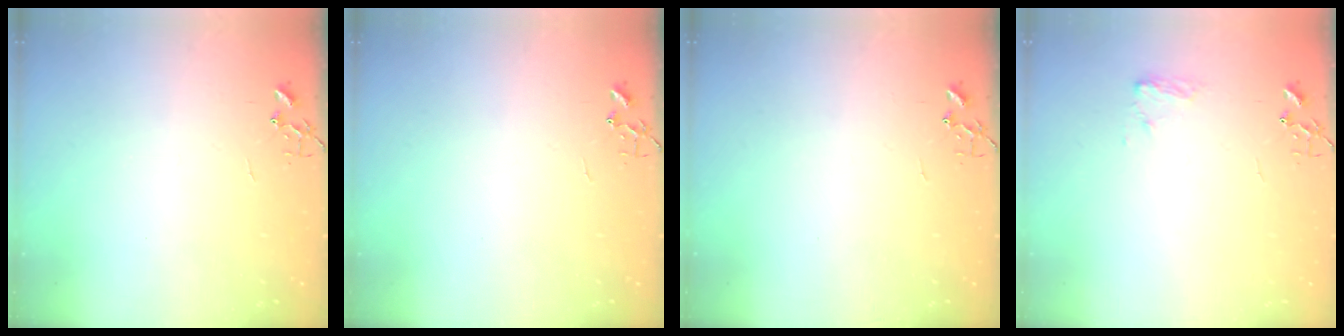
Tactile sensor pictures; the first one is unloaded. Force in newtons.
{"total": 0.0}
{"total": 0.0}
{"total": 7.2, "press": 7.2, "slide": 0.5}